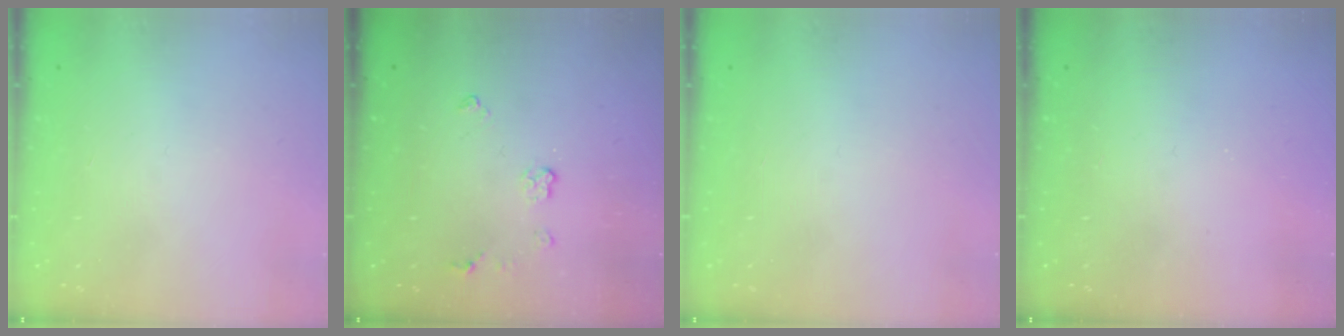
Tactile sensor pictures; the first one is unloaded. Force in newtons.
{"total": 4.5, "press": 4.5, "slide": 0.7}
{"total": 0.0}
{"total": 0.0}